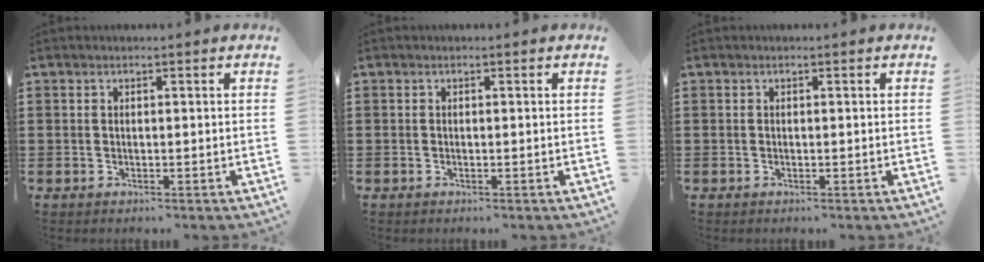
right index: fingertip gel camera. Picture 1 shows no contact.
{"total": 0.0}
{"total": 0.0}